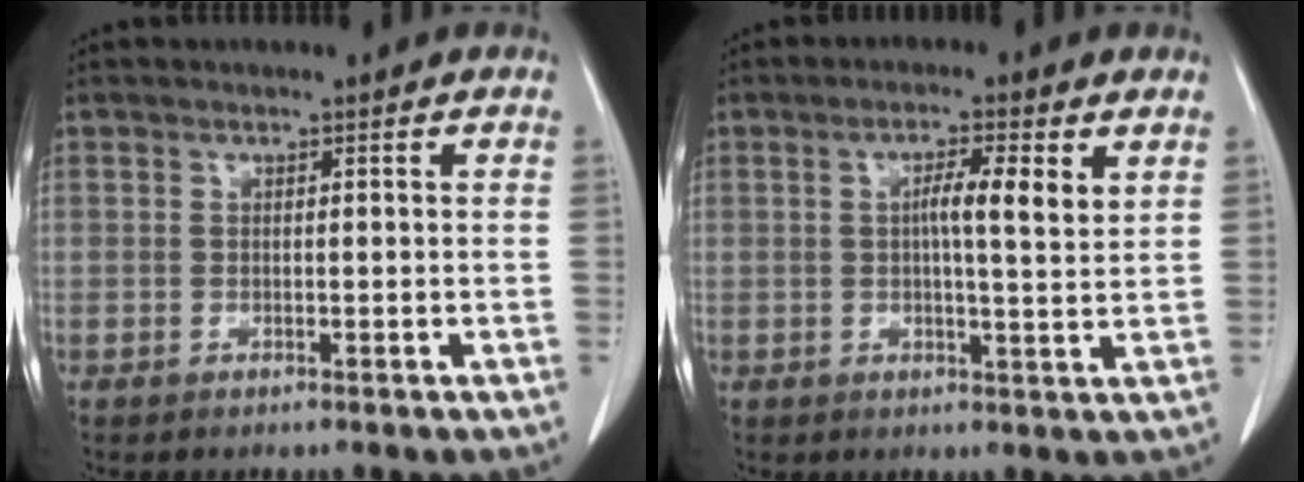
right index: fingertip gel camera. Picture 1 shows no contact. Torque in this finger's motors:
{"motor_torque": [0.37, 0.01, 0.21, 0.05]}